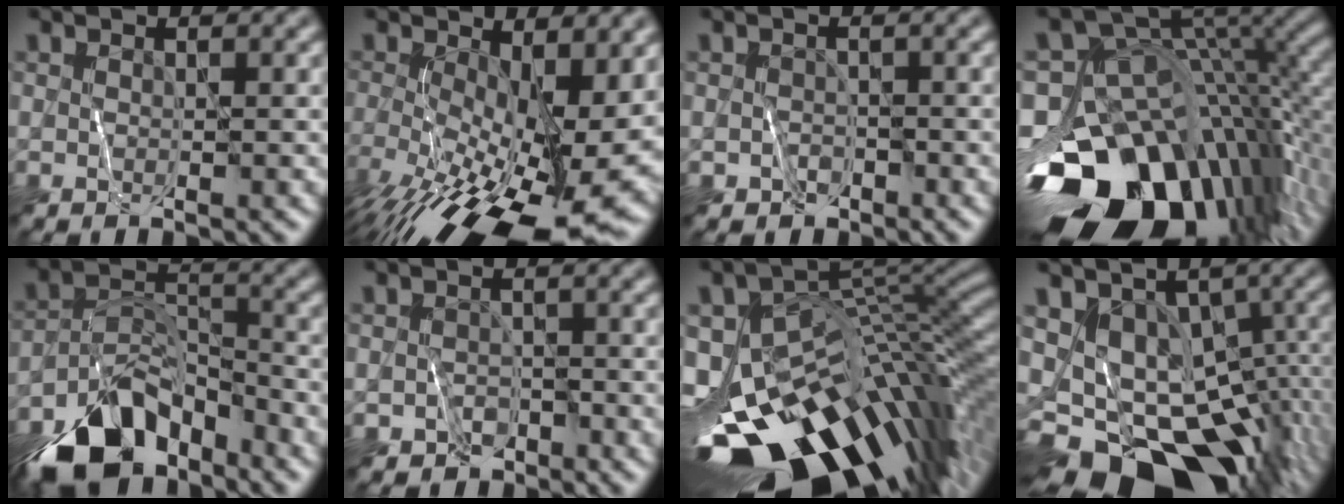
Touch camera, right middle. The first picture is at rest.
{"total": 16.8, "force": [-5.6, 6.3, 14.5], "torque": [-0.245, -0.028, -0.078]}
{"total": 1.6, "force": [-1.1, 1.1, 0.4], "torque": [-0.003, -0.005, -0.021]}
{"total": 17.2, "force": [-7.2, 10.1, 11.9], "torque": [-0.201, 0.012, -0.120]}
{"total": 10.1, "force": [-7.4, 4.6, 5.2], "torque": [-0.091, -0.004, -0.135]}
{"total": 2.6, "force": [-1.7, 1.8, 0.7], "torque": [-0.008, -0.001, -0.032]}
{"total": 17.1, "force": [-7.4, 8.2, 13.0], "torque": [-0.229, -0.010, -0.118]}
{"total": 15.7, "force": [-6.0, 10.4, 10.0], "torque": [-0.132, -0.003, -0.058]}